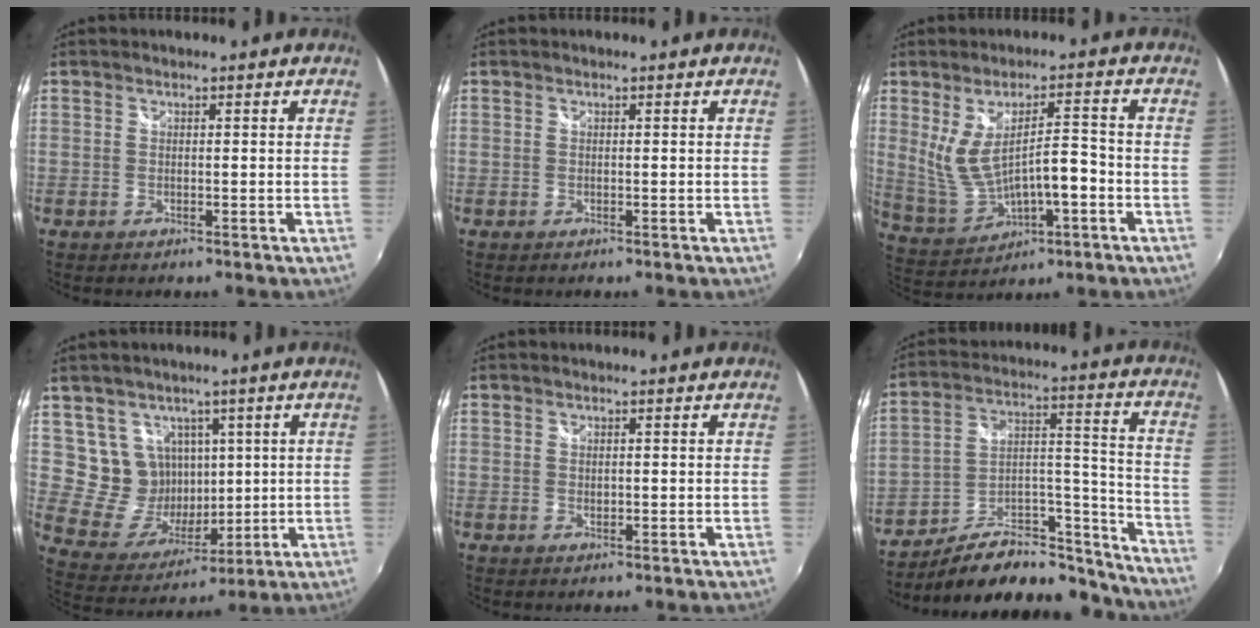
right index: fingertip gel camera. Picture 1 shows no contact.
{"total": 0.0}
{"total": 10.5, "force": [-1.7, 3.6, 9.7], "torque": [-0.180, -0.018, 0.004]}
{"total": 11.6, "force": [3.8, 10.4, 3.4], "torque": [-0.083, 0.008, 0.094]}
{"total": 0.9, "force": [0.1, 0.7, 0.6], "torque": [-0.009, -0.001, 0.002]}
{"total": 21.5, "force": [-17.0, 8.8, 9.7], "torque": [-0.148, 0.053, -0.241]}